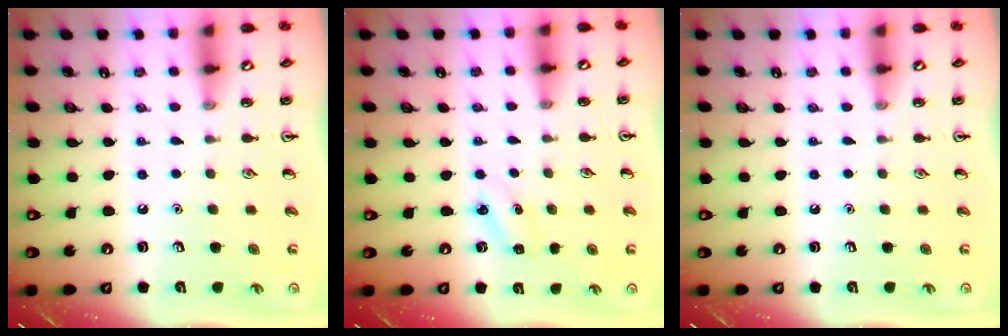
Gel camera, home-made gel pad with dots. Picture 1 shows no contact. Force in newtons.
{"total": 2.8, "press": 2.6, "slide": 1.0}
{"total": 0.0}